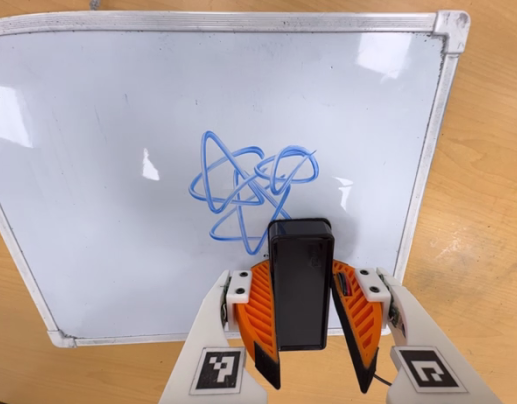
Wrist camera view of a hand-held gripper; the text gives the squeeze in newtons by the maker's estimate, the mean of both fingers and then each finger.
{"total": 5.9, "left": 5.1, "right": 6.8}